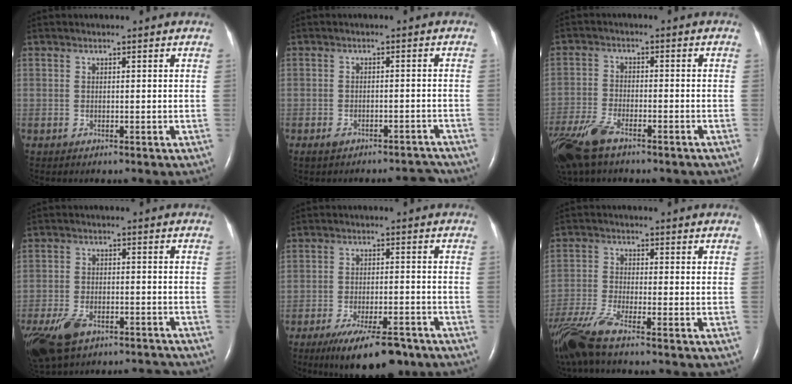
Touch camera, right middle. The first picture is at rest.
{"total": 4.1, "force": [-3.8, 1.2, 1.1], "torque": [-0.009, 0.007, -0.055]}
{"total": 10.8, "force": [-7.9, 3.6, 6.4], "torque": [-0.137, -0.018, -0.134]}
{"total": 13.2, "force": [-10.1, 5.2, 6.8], "torque": [-0.166, -0.007, -0.163]}
{"total": 11.2, "force": [-8.3, 3.0, 6.9], "torque": [-0.111, -0.016, -0.129]}
{"total": 8.4, "force": [-6.7, -0.1, 5.0], "torque": [-0.111, -0.027, -0.131]}